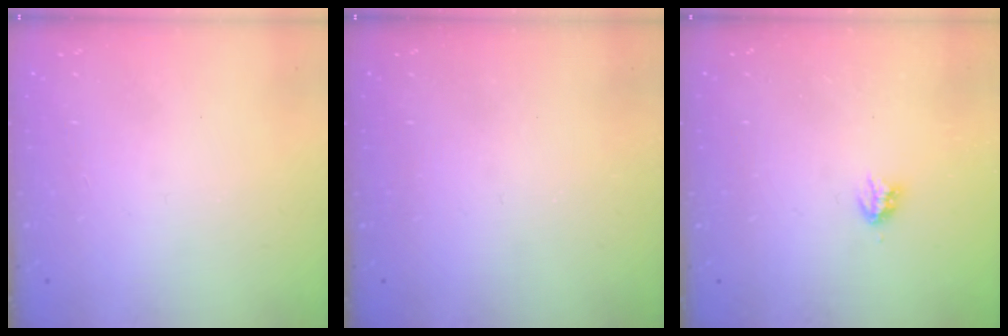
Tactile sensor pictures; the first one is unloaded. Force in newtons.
{"total": 0.0}
{"total": 2.9, "press": 2.9, "slide": 0.5}